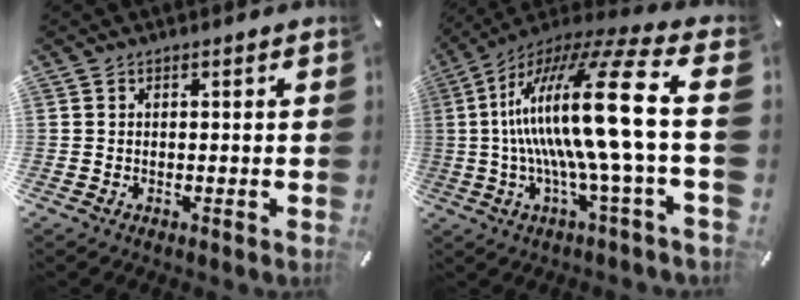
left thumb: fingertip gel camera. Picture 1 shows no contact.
{"total": 25.1, "force": [0.9, 2.6, 24.9], "torque": [-0.512, -0.027, -0.012]}